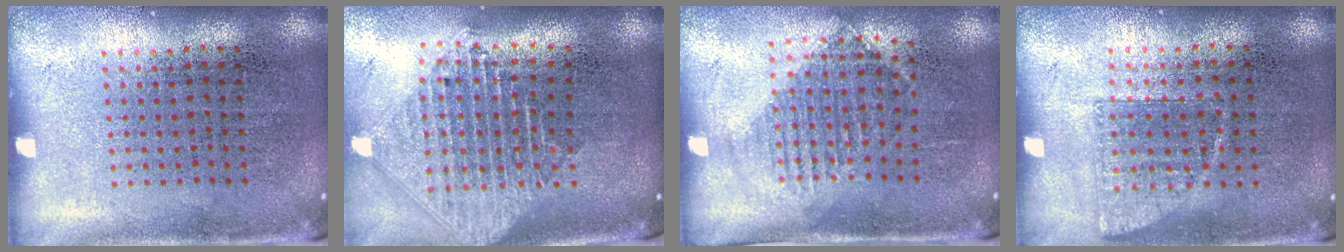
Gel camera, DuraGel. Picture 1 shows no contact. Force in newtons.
{"total": 2.5, "press": 1.9, "slide": 1.5}
{"total": 1.2, "press": 1.1, "slide": 0.5}
{"total": 0.7, "press": 0.7, "slide": 0.2}